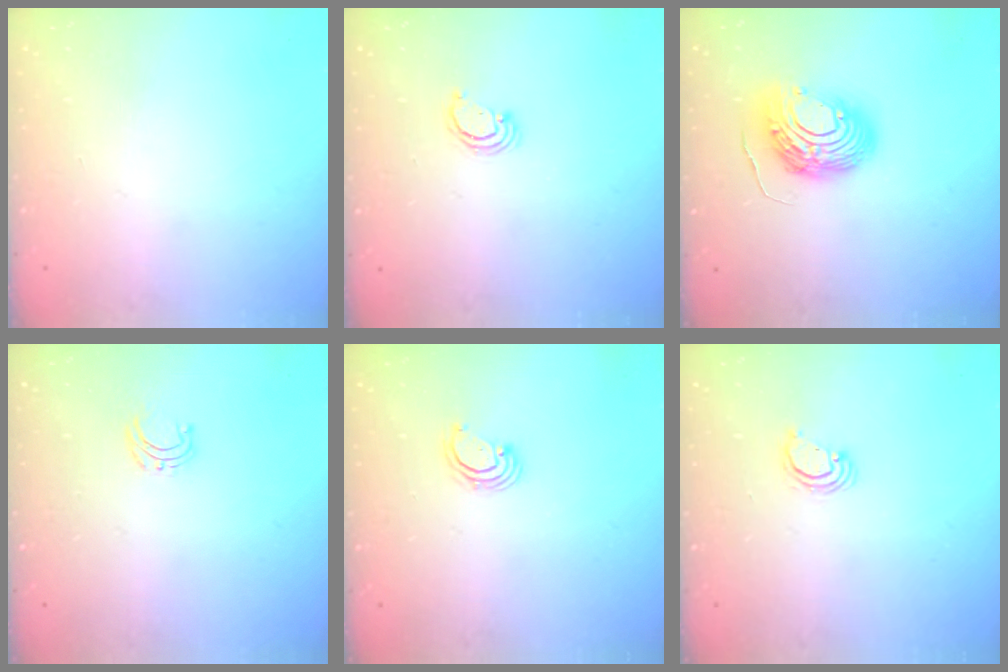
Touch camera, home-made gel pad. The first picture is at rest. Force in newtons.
{"total": 2.6, "press": 2.6, "slide": 0.3}
{"total": 12.0, "press": 11.9, "slide": 1.3}
{"total": 4.2, "press": 4.2, "slide": 0.4}
{"total": 2.8, "press": 2.8, "slide": 0.3}
{"total": 2.8, "press": 2.8, "slide": 0.2}